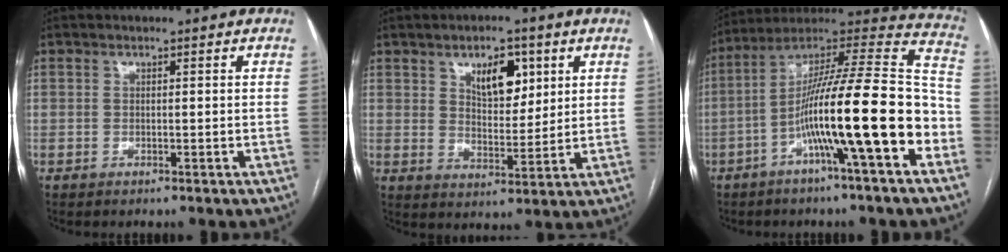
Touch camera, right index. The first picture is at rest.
{"total": 7.6, "force": [3.6, 3.7, 5.6], "torque": [-0.086, 0.002, 0.063]}
{"total": 21.3, "force": [-6.9, 0.8, 20.1], "torque": [-0.303, 0.013, -0.120]}